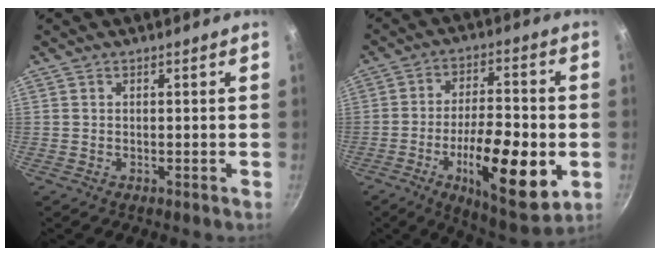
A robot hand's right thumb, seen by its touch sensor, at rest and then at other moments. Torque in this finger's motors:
{"motor_torque": [0.06, 0.75, 1.79, -0.67, 0.18]}